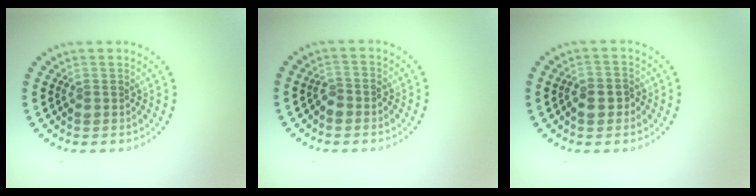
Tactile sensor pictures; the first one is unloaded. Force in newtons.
{"total": 1.1, "press": 1.1, "slide": 0.4}
{"total": 2.3, "press": 2.2, "slide": 0.7}